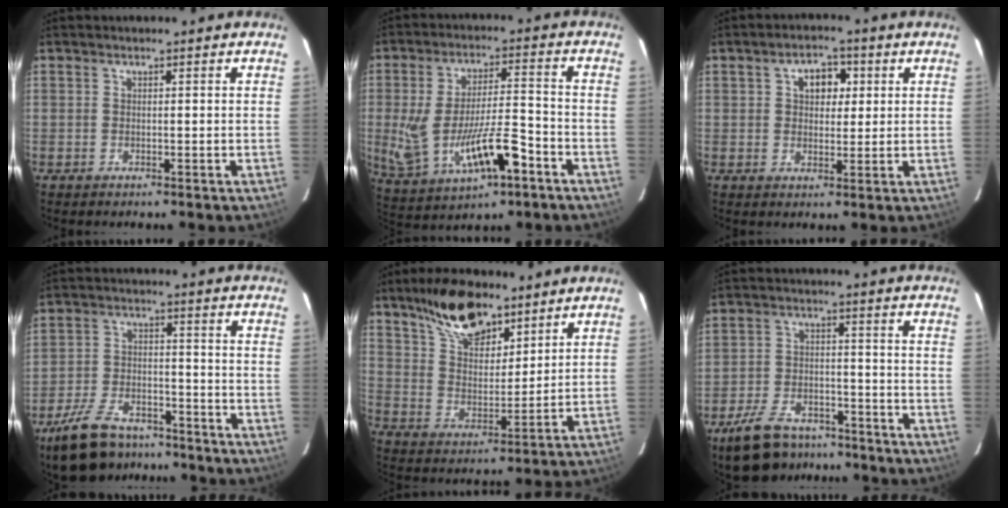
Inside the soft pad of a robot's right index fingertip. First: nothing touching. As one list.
[{"total": 15.9, "force": [-5.2, 5.6, 13.9], "torque": [-0.283, -0.018, -0.069]}, {"total": 5.5, "force": [1.7, 3.8, 3.5], "torque": [-0.053, 0.020, 0.030]}, {"total": 15.2, "force": [-11.7, 6.9, 6.9], "torque": [-0.160, -0.003, -0.189]}, {"total": 14.4, "force": [10.0, 6.4, 8.1], "torque": [-0.142, 0.016, 0.182]}, {"total": 13.3, "force": [-10.1, 6.5, 5.8], "torque": [-0.141, 0.001, -0.155]}]